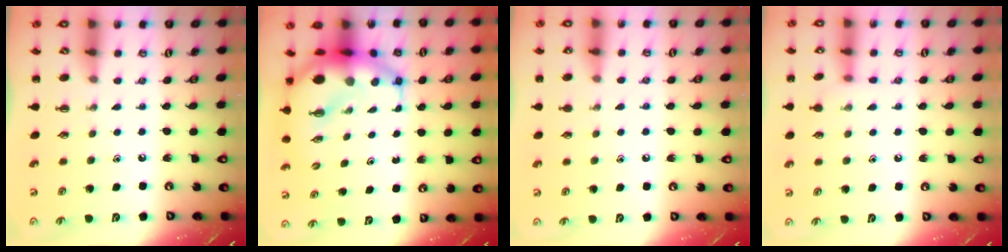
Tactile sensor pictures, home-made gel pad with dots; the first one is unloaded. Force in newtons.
{"total": 11.0, "press": 10.6, "slide": 2.8}
{"total": 5.0, "press": 4.7, "slide": 1.5}
{"total": 6.2, "press": 5.9, "slide": 1.7}